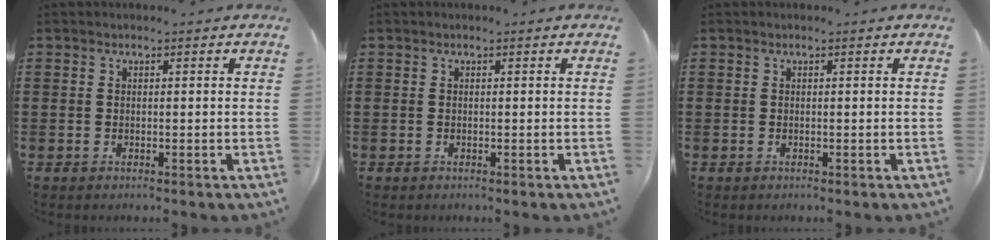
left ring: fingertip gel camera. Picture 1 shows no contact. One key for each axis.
{"total": 0.0}
{"total": 0.0}